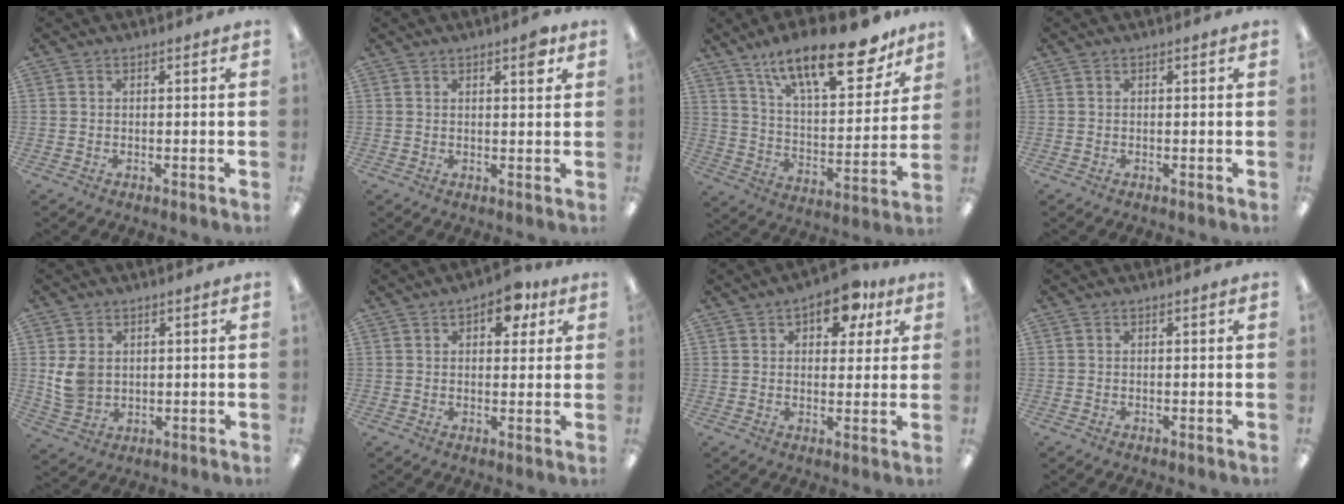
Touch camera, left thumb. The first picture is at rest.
{"total": 3.5, "force": [2.2, 0.8, 2.6], "torque": [-0.033, -0.008, 0.032]}
{"total": 23.0, "force": [15.6, 8.3, 14.8], "torque": [-0.224, -0.092, 0.258]}
{"total": 0.0}
{"total": 6.0, "force": [1.4, 4.9, 3.1], "torque": [-0.062, 0.006, 0.030]}
{"total": 7.9, "force": [3.8, 4.2, 5.5], "torque": [-0.057, -0.011, 0.059]}
{"total": 9.8, "force": [5.2, 5.2, 6.5], "torque": [-0.071, -0.018, 0.084]}
{"total": 0.0}